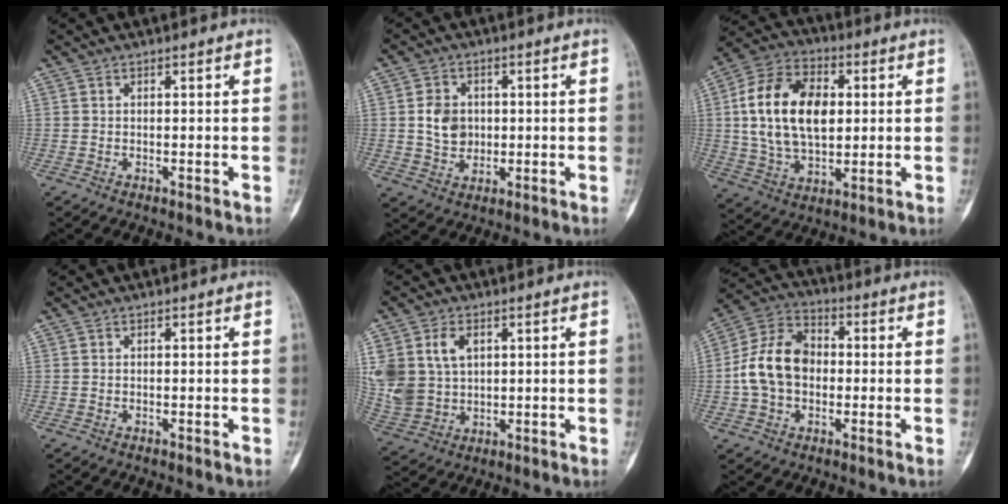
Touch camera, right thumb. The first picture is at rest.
{"total": 6.5, "force": [0.7, 5.3, 3.8], "torque": [-0.047, -0.005, 0.016]}
{"total": 18.4, "force": [2.5, 11.5, 14.2], "torque": [-0.238, 0.008, 0.045]}
{"total": 0.0}
{"total": 12.6, "force": [3.5, 9.2, 7.9], "torque": [-0.163, -0.006, 0.084]}
{"total": 12.7, "force": [-0.7, 9.3, 8.6], "torque": [-0.149, 0.036, -0.020]}